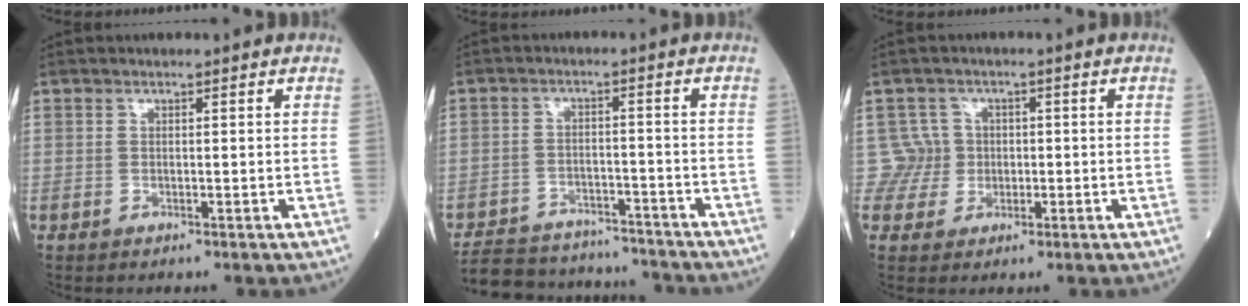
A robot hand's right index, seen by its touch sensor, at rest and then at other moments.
{"total": 14.5, "force": [-13.5, 4.1, 3.2], "torque": [-0.058, 0.018, -0.194]}
{"total": 3.9, "force": [0.0, 3.8, -0.8], "torque": [0.039, 0.011, -0.004]}